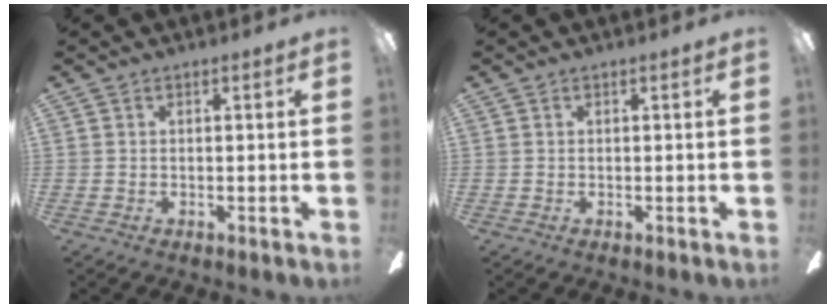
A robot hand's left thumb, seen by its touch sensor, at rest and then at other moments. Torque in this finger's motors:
{"motor_torque": [0.00, 0.00, 0.07, -0.02, 0.00]}